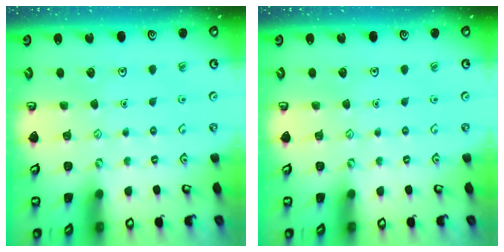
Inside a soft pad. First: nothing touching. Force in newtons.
{"total": 0.0}